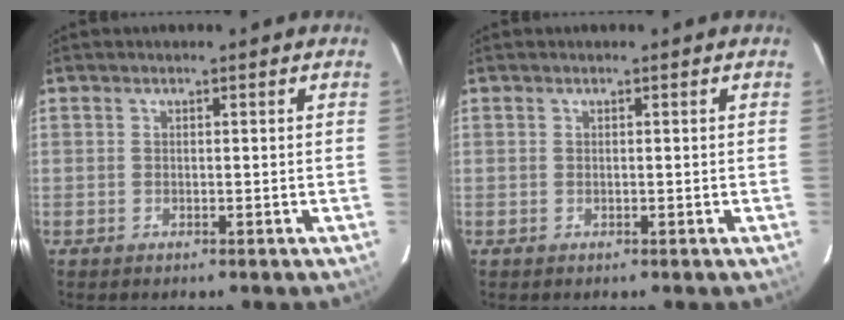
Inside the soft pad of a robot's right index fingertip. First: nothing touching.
{"total": 0.0}